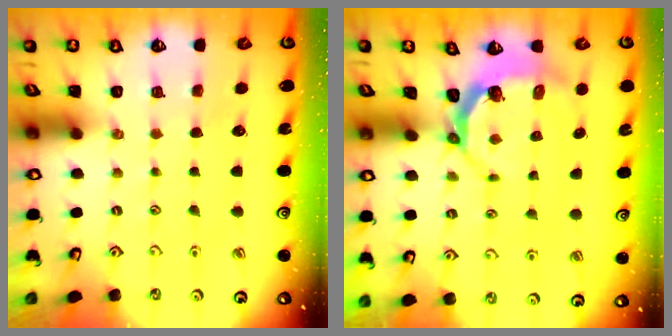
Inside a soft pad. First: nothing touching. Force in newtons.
{"total": 5.2, "press": 3.8, "slide": 3.5}